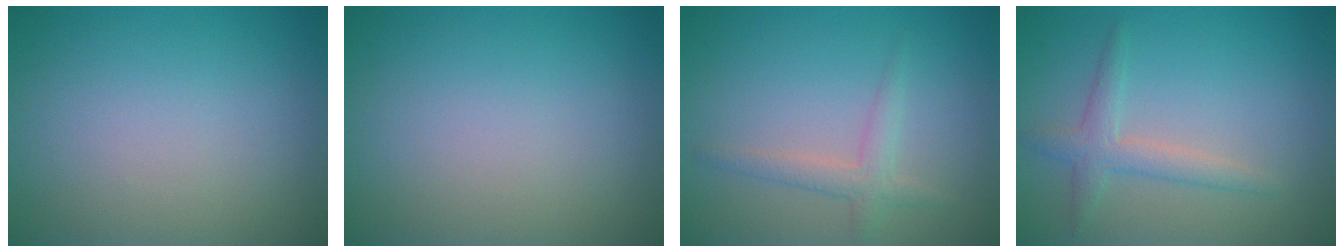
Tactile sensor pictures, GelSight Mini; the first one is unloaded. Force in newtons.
{"total": 0.0}
{"total": 2.0, "press": 2.0, "slide": 0.1}
{"total": 2.4, "press": 2.4, "slide": 0.1}